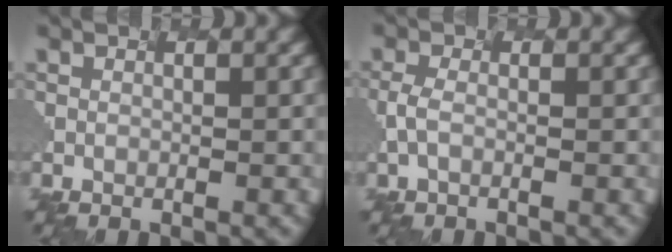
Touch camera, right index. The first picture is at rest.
{"total": 1.3, "force": [-0.9, 0.2, 1.0], "torque": [-0.035, 0.002, -0.014]}